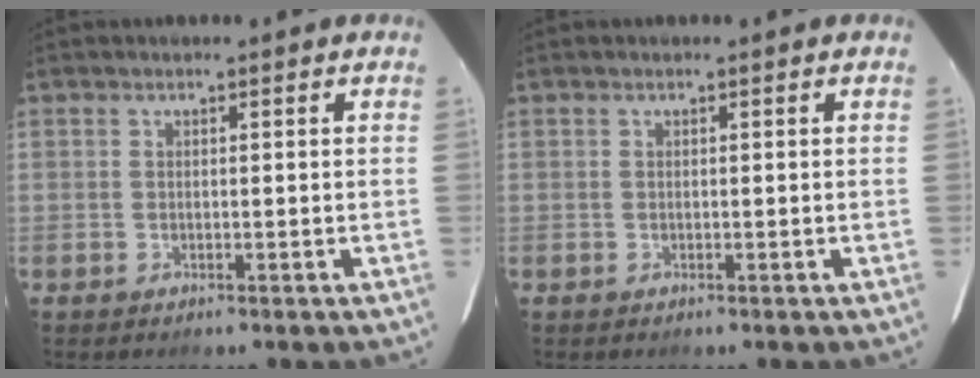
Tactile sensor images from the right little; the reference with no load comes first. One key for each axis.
{"total": 0.0}